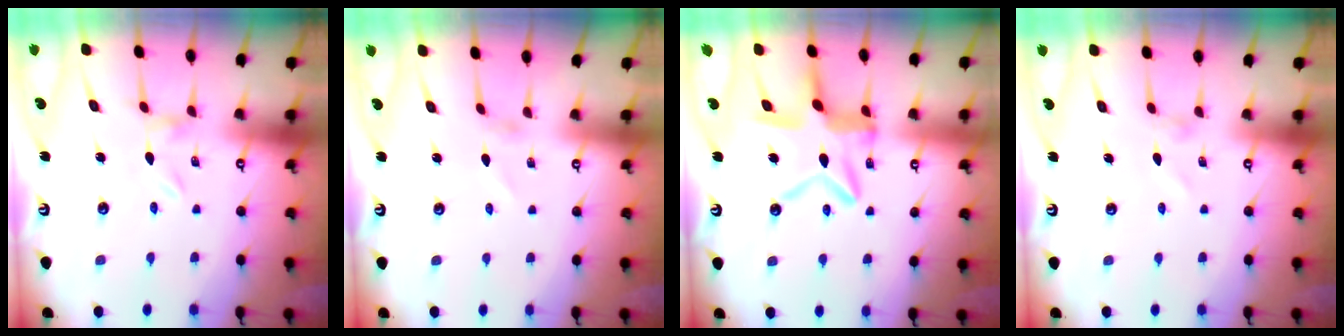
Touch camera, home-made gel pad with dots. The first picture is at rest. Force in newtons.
{"total": 0.7, "press": 0.7, "slide": 0.2}
{"total": 13.0, "press": 13.0, "slide": 1.4}
{"total": 1.1, "press": 1.1, "slide": 0.0}